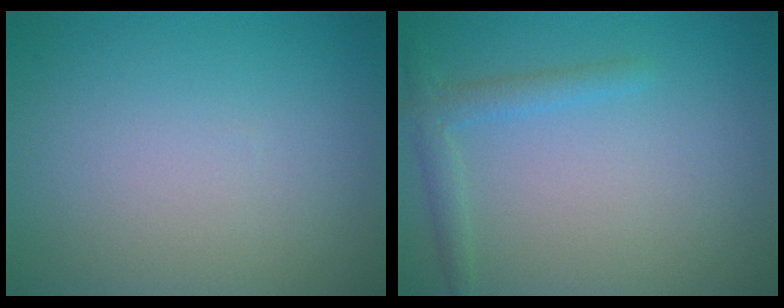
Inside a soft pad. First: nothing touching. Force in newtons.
{"total": 1.9, "press": 1.9, "slide": 0.1}